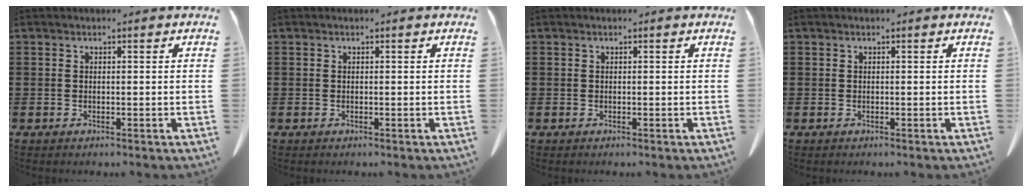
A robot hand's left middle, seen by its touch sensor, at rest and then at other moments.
{"total": 0.0}
{"total": 0.0}
{"total": 0.0}